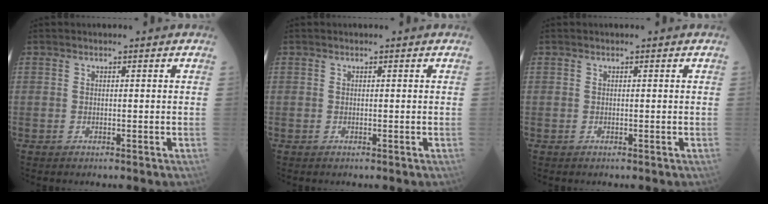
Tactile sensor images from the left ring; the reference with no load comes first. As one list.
[{"total": 0.0}, {"total": 0.0}]